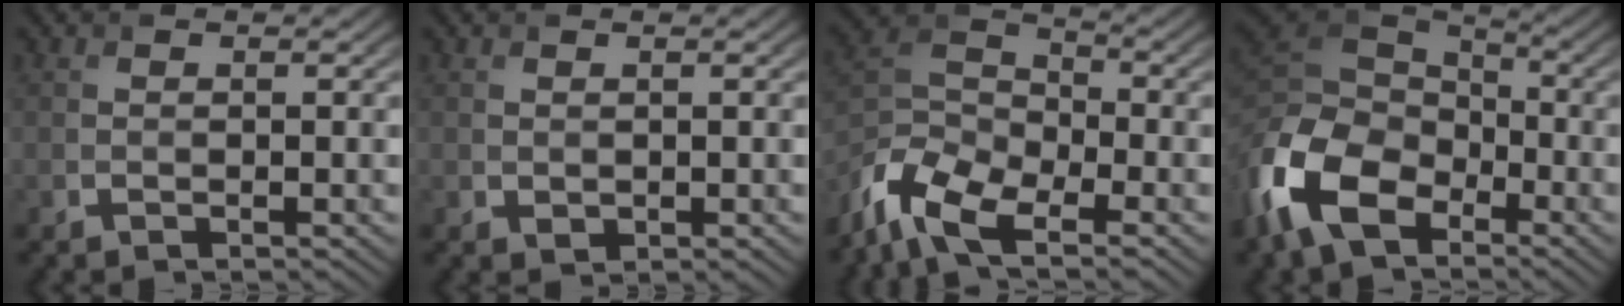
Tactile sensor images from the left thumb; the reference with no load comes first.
{"total": 0.7, "force": [0.3, 0.6, 0.4], "torque": [-0.008, -0.005, 0.011]}
{"total": 10.3, "force": [-7.2, 4.2, 6.0], "torque": [-0.138, -0.011, -0.159]}
{"total": 14.5, "force": [-6.6, 9.3, 9.0], "torque": [-0.241, -0.032, -0.137]}